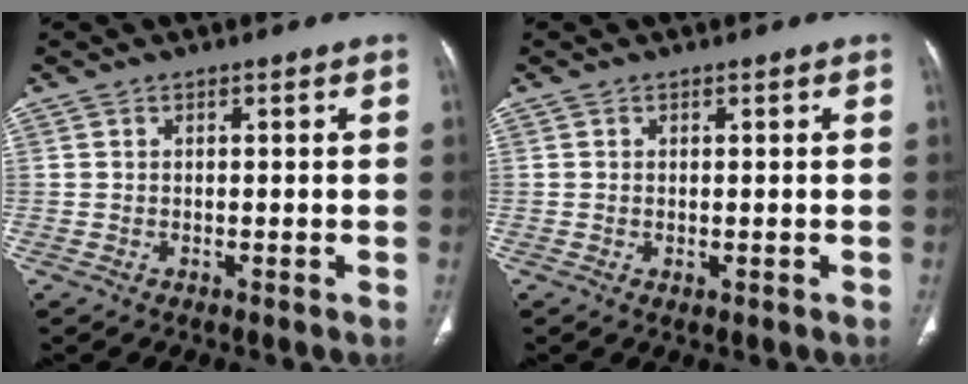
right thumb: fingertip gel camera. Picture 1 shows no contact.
{"total": 0.6, "force": [-0.1, 0.4, 0.5], "torque": [-0.012, -0.003, 0.001]}